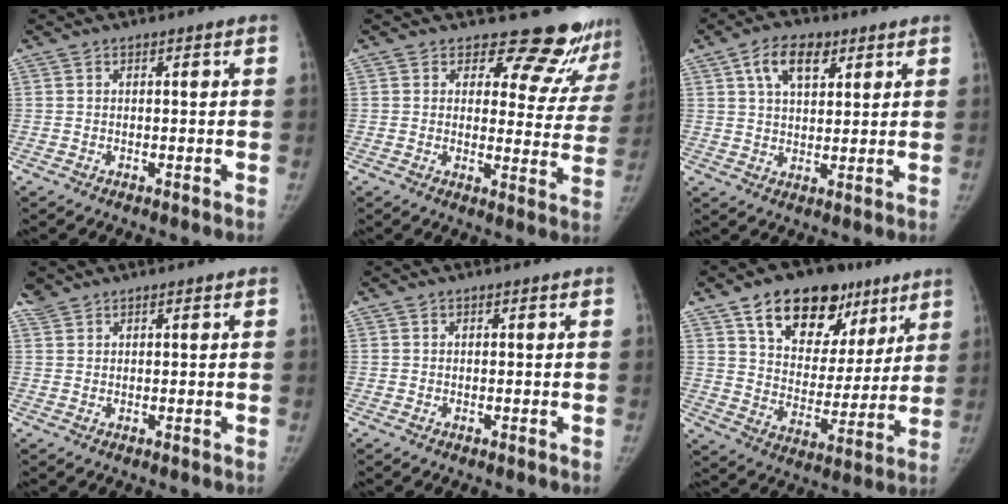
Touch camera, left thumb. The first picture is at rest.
{"total": 14.5, "force": [13.2, 5.3, 2.5], "torque": [0.028, -0.114, 0.136]}
{"total": 8.3, "force": [3.9, 4.9, 5.4], "torque": [-0.068, -0.010, 0.066]}
{"total": 2.1, "force": [1.9, 0.9, 0.0], "torque": [0.006, 0.002, 0.034]}
{"total": 0.0}
{"total": 21.1, "force": [11.9, 13.0, 11.5], "torque": [-0.121, -0.027, 0.190]}